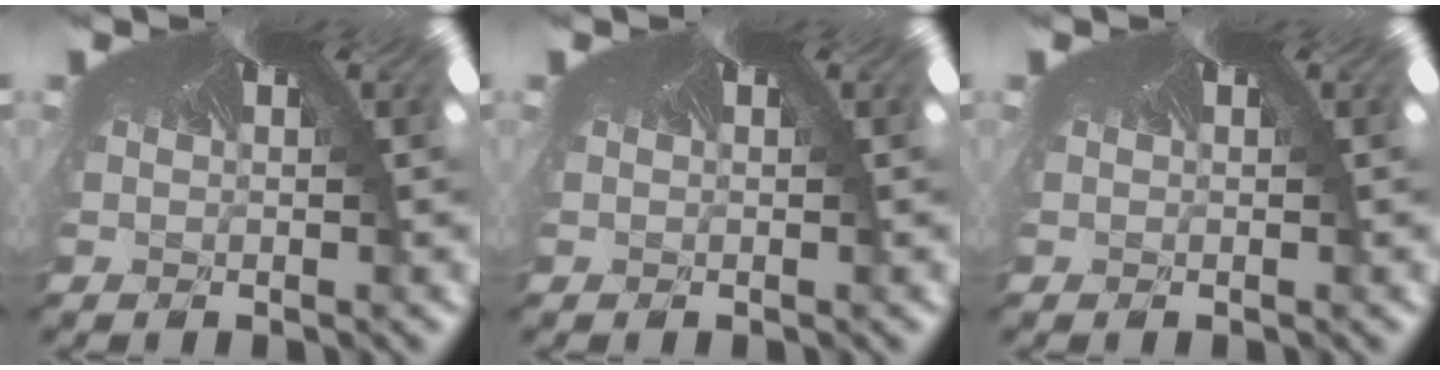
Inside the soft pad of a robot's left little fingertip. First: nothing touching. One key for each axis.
{"total": 0.0}
{"total": 0.0}